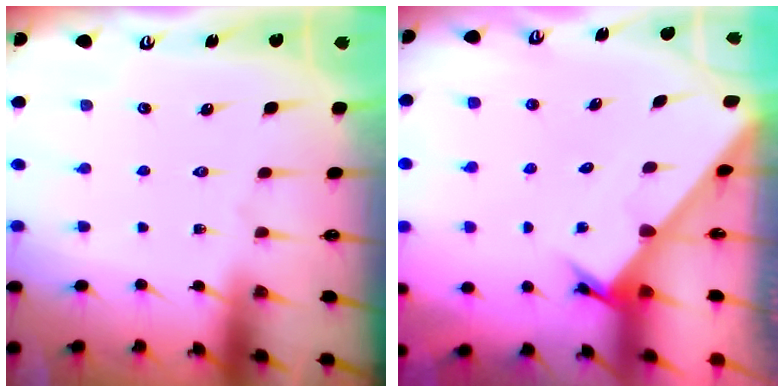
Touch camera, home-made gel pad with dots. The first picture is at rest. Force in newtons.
{"total": 2.4, "press": 2.4, "slide": 0.0}